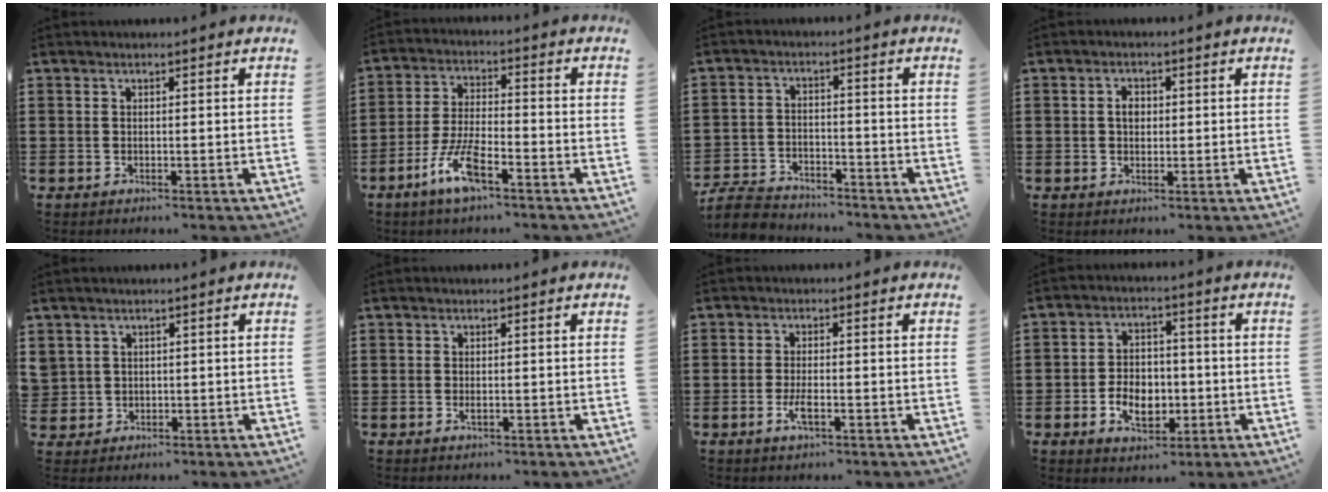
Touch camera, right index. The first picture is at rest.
{"total": 7.9, "force": [-4.6, 2.1, 6.1], "torque": [-0.142, -0.006, -0.089]}
{"total": 5.8, "force": [-5.5, 1.2, 1.2], "torque": [-0.043, 0.001, -0.114]}
{"total": 2.4, "force": [0.2, 1.6, 1.8], "torque": [-0.036, 0.008, 0.002]}
{"total": 2.0, "force": [1.0, 1.7, -0.1], "torque": [-0.007, 0.008, 0.019]}
{"total": 0.7, "force": [0.0, 0.2, 0.7], "torque": [-0.014, -0.002, 0.000]}
{"total": 2.7, "force": [-1.0, 0.7, 2.4], "torque": [-0.049, -0.003, -0.020]}
{"total": 6.2, "force": [-1.5, 4.5, 4.0], "torque": [-0.067, 0.002, -0.031]}